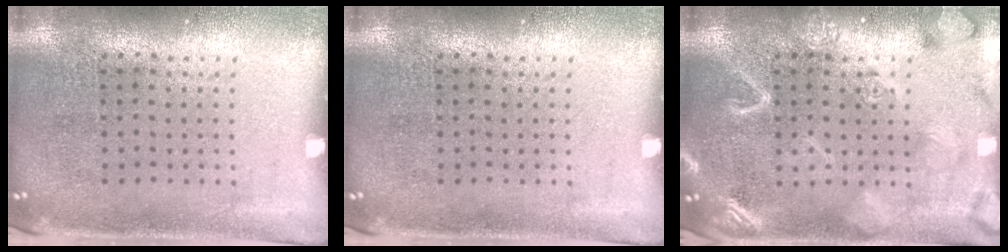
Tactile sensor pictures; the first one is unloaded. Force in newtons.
{"total": 0.0}
{"total": 4.0, "press": 4.0, "slide": 0.5}